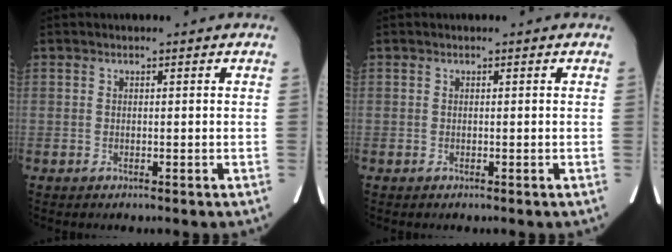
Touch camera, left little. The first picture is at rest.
{"total": 0.0}